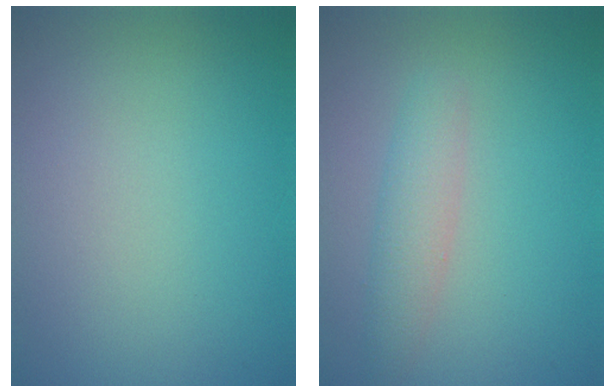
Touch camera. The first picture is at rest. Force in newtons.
{"total": 2.5, "press": 2.5, "slide": 0.1}